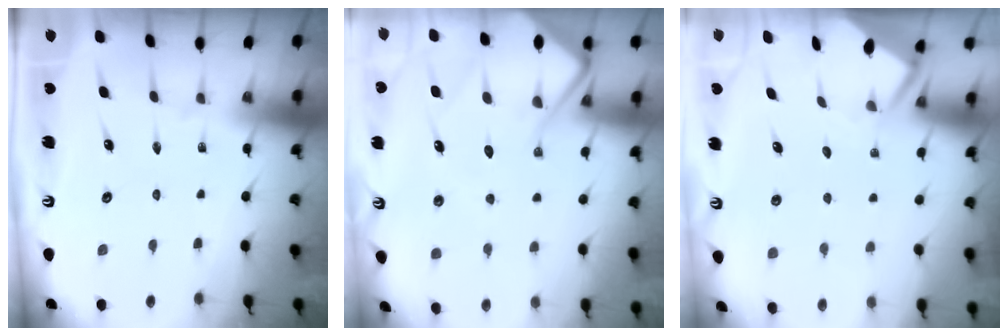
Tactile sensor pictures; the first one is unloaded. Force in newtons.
{"total": 12.4, "press": 12.3, "slide": 1.4}
{"total": 3.9, "press": 3.9, "slide": 0.3}